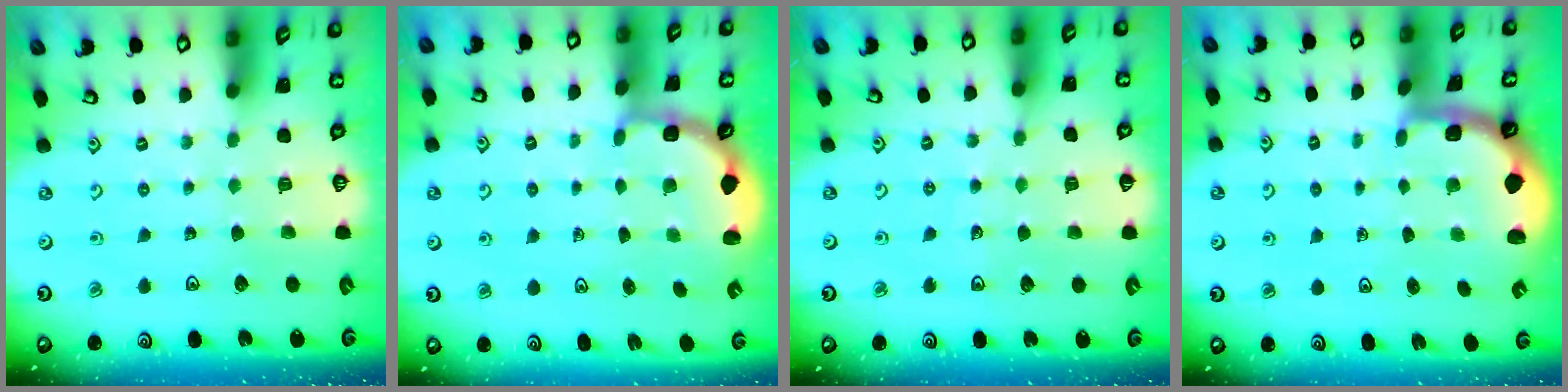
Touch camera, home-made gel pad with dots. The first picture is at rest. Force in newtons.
{"total": 2.8, "press": 2.5, "slide": 1.4}
{"total": 2.9, "press": 2.1, "slide": 2.1}
{"total": 1.5, "press": 1.5, "slide": 0.2}